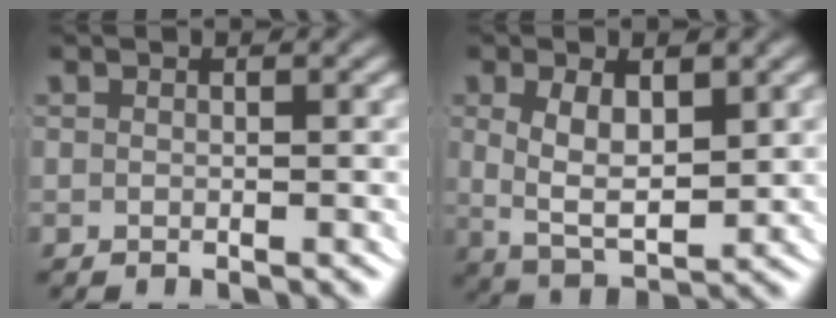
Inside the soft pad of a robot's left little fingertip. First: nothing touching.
{"total": 5.6, "force": [0.1, 3.2, 4.5], "torque": [-0.084, -0.015, 0.012]}